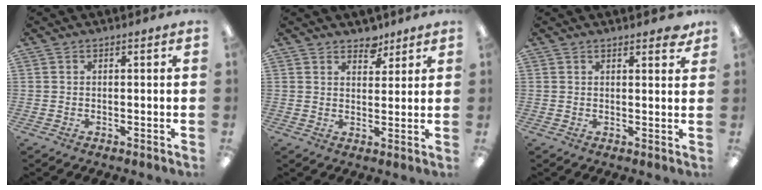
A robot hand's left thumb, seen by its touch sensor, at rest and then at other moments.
{"total": 4.6, "force": [3.8, 2.4, 0.9], "torque": [0.005, -0.025, 0.065]}
{"total": 2.3, "force": [1.9, 0.8, 1.1], "torque": [-0.009, -0.006, 0.031]}